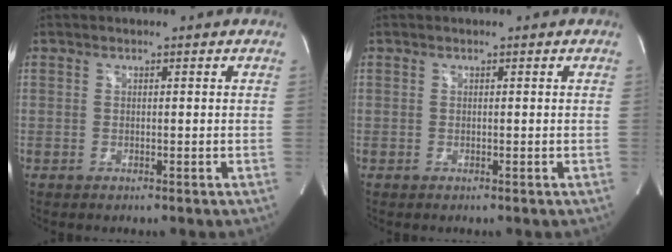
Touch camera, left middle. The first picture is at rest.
{"total": 0.0}